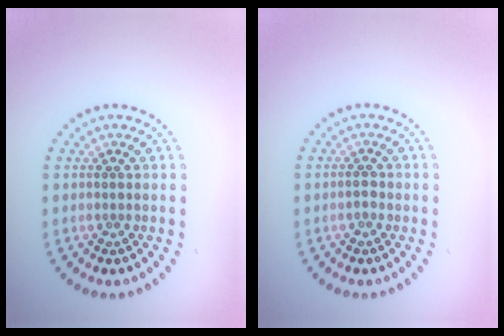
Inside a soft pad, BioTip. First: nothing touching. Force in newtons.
{"total": 0.9, "press": 0.9, "slide": 0.1}